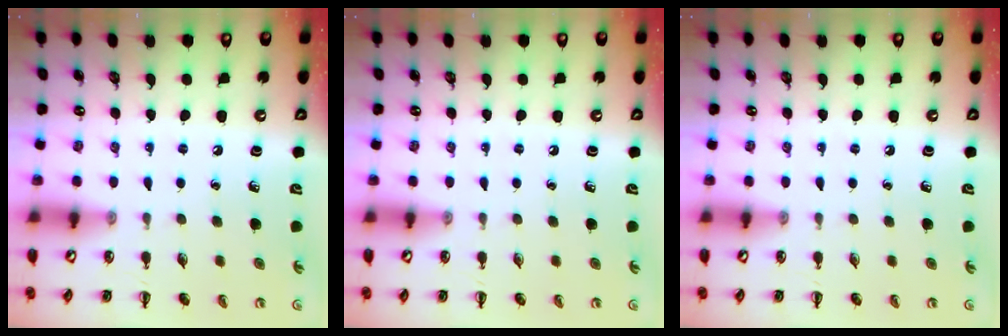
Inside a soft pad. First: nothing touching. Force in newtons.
{"total": 0.0}
{"total": 0.0}